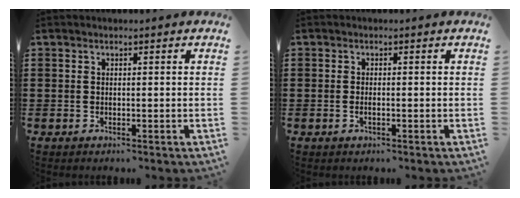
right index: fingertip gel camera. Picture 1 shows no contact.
{"total": 0.8, "force": [-0.4, 0.2, 0.6], "torque": [-0.013, -0.004, -0.006]}